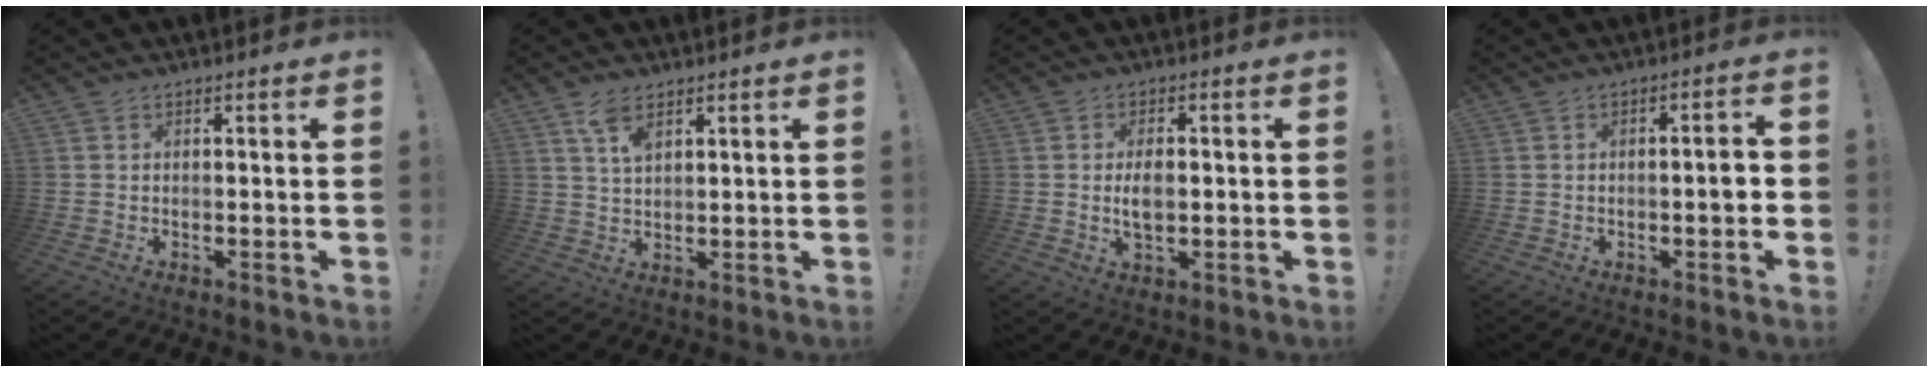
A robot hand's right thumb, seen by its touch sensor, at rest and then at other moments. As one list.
[{"total": 5.4, "force": [3.4, 2.4, 3.5], "torque": [-0.053, -0.020, 0.059]}, {"total": 5.2, "force": [-0.3, 2.7, 4.5], "torque": [-0.072, -0.006, -0.011]}, {"total": 4.2, "force": [-0.8, 0.9, 4.0], "torque": [-0.058, 0.005, -0.015]}]